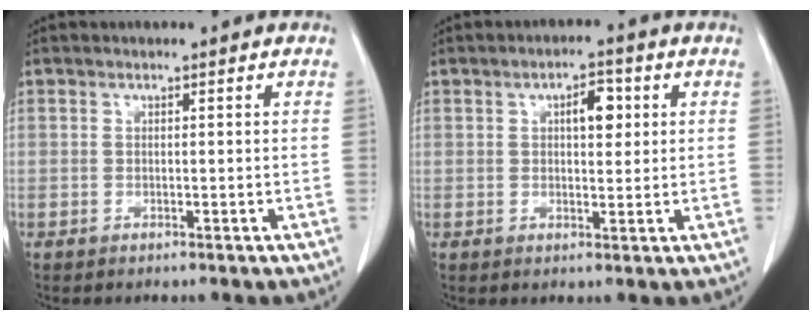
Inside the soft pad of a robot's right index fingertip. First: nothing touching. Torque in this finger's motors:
{"motor_torque": [0.07, 0.03, 0.03, 0.03]}